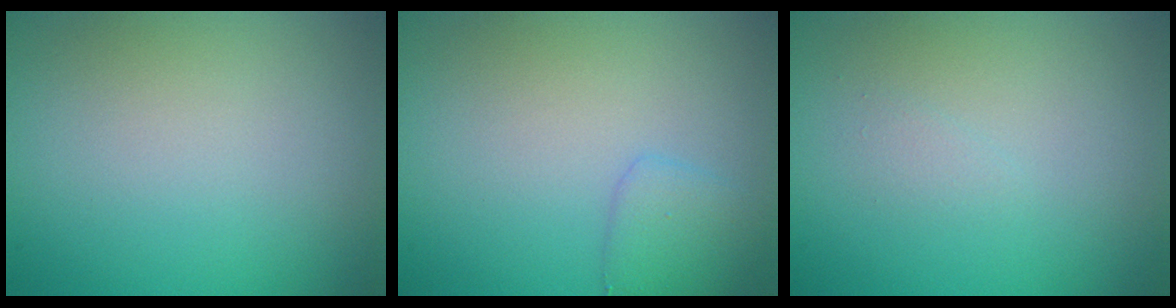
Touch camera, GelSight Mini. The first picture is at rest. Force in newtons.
{"total": 1.7, "press": 1.7, "slide": 0.1}
{"total": 0.7, "press": 0.7, "slide": 0.1}